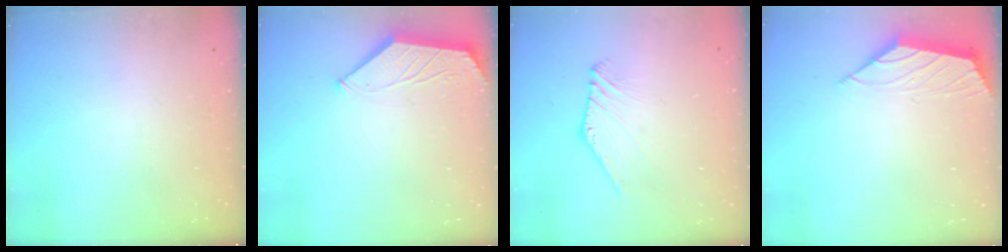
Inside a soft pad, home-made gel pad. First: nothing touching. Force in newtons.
{"total": 1.6, "press": 1.6, "slide": 0.2}
{"total": 1.1, "press": 1.1, "slide": 0.2}
{"total": 0.8, "press": 0.7, "slide": 0.4}